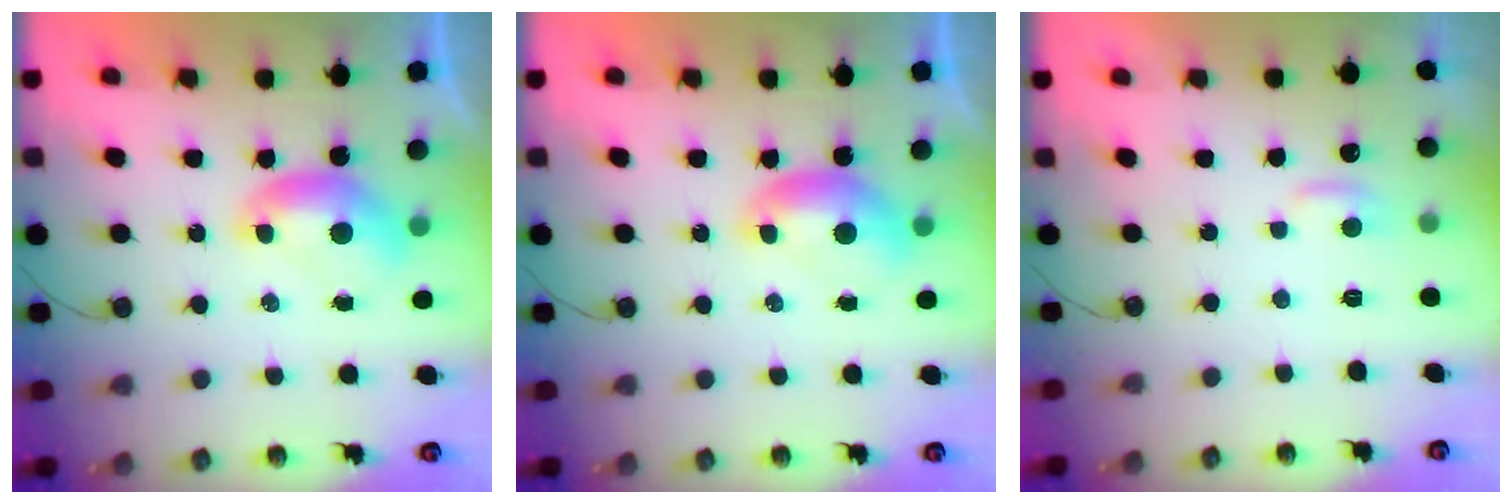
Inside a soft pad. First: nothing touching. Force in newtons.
{"total": 0.0}
{"total": 2.0, "press": 2.0, "slide": 0.3}